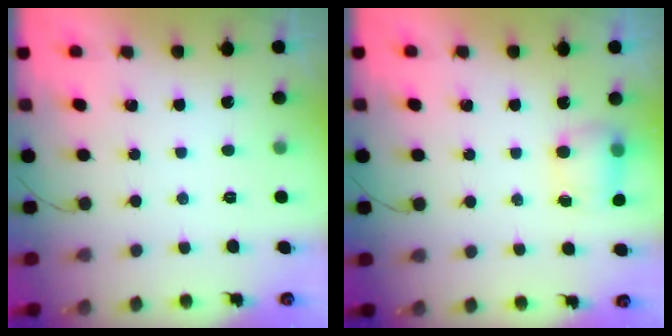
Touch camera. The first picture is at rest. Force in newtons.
{"total": 5.3, "press": 5.3, "slide": 0.8}